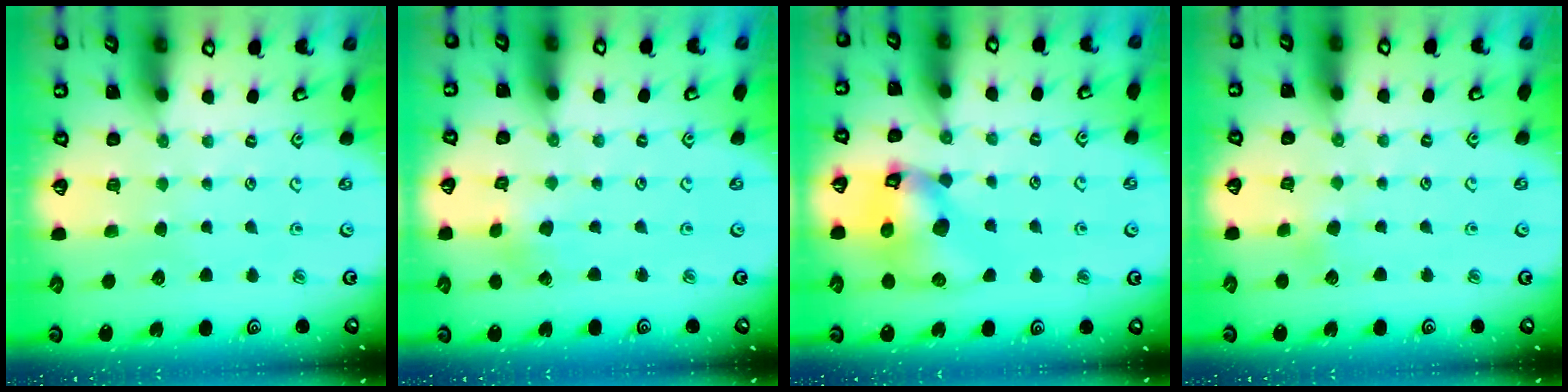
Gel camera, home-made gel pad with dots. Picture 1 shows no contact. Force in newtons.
{"total": 1.3, "press": 1.3, "slide": 0.1}
{"total": 12.7, "press": 12.6, "slide": 1.7}
{"total": 2.1, "press": 2.0, "slide": 0.6}